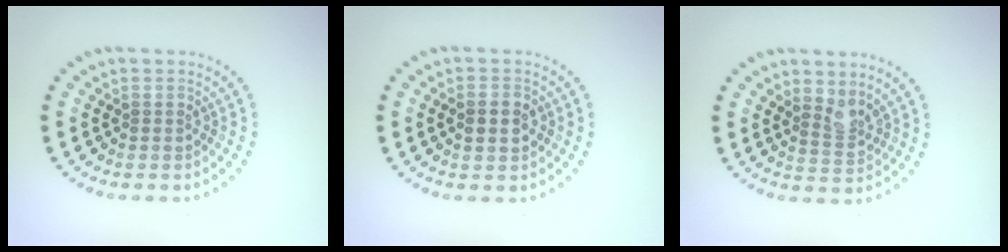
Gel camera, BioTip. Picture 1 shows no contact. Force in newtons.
{"total": 2.2, "press": 2.2, "slide": 0.4}
{"total": 2.1, "press": 1.5, "slide": 1.4}